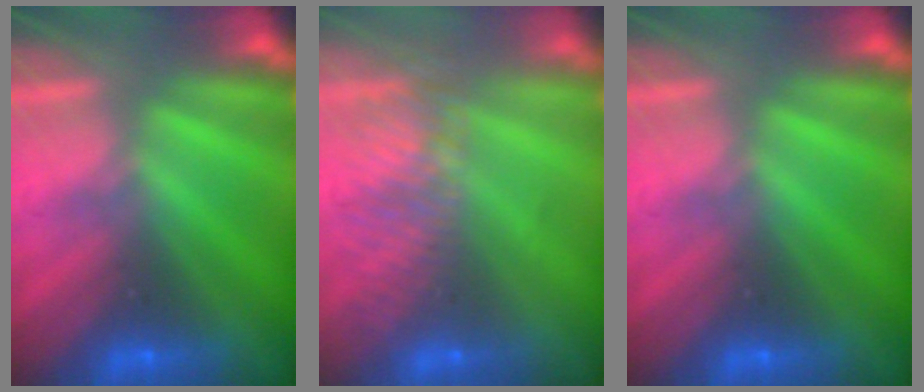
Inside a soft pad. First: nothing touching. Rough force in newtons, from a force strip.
{"total": 6.8}
{"total": 0.0}